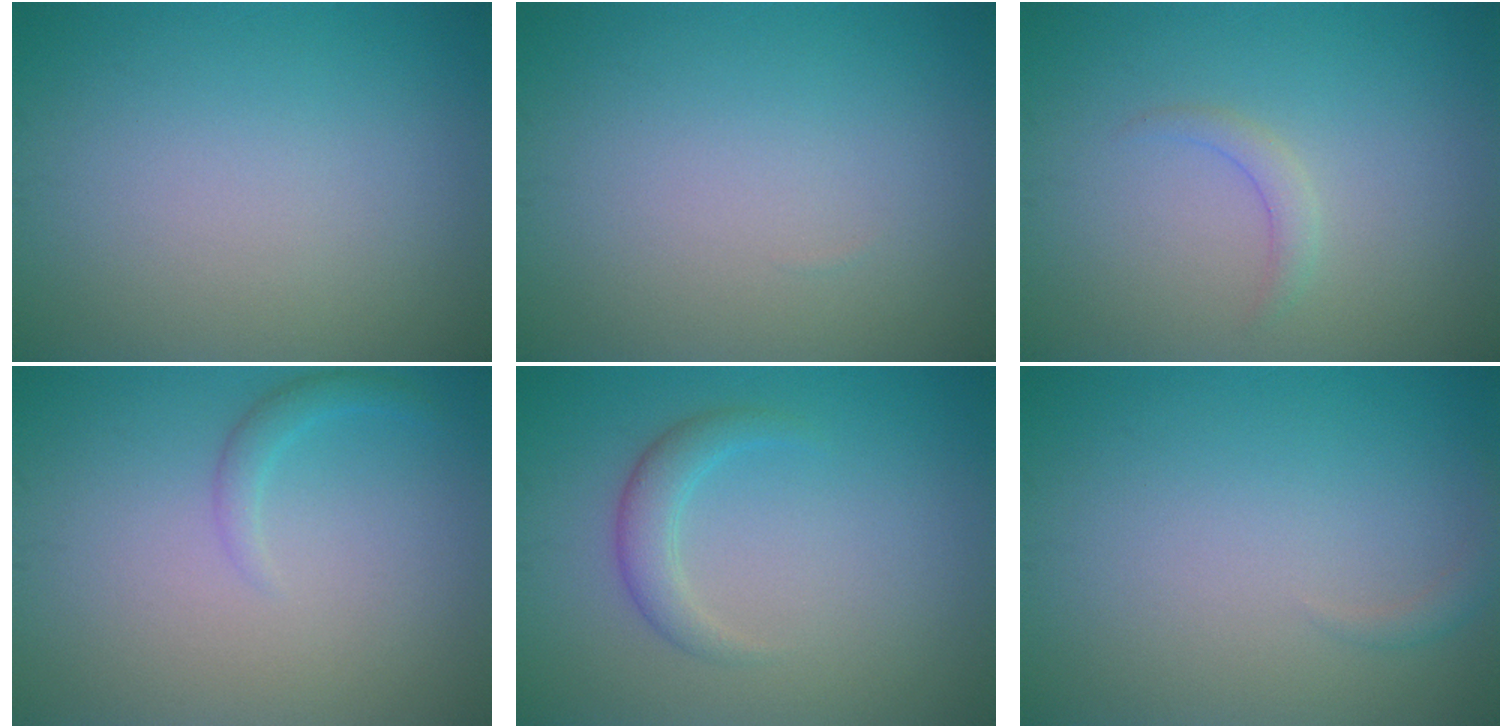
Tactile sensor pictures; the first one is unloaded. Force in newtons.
{"total": 0.0}
{"total": 1.2, "press": 1.2, "slide": 0.1}
{"total": 1.4, "press": 1.4, "slide": 0.1}
{"total": 2.2, "press": 2.2, "slide": 0.1}
{"total": 0.9, "press": 0.9, "slide": 0.1}